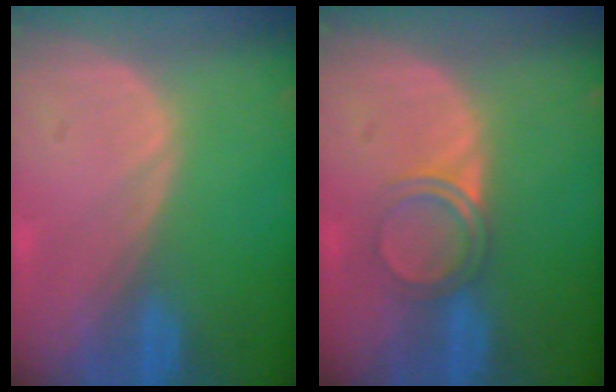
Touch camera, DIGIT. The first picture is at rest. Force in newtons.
{"total": 3.6, "press": 3.3, "slide": 1.2}